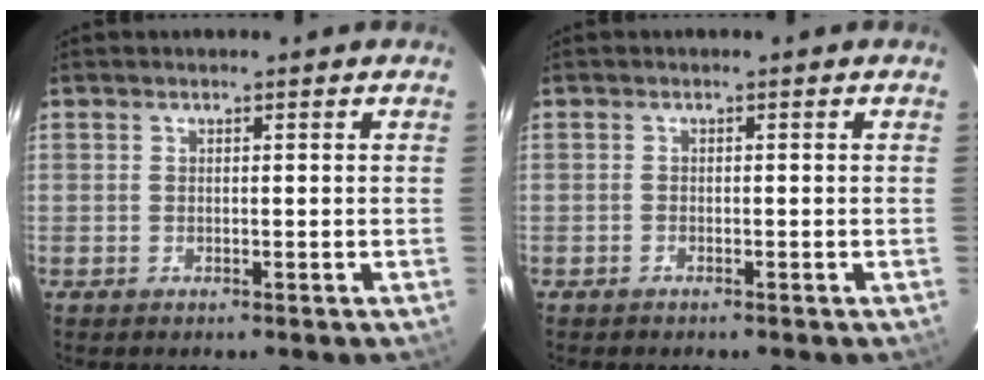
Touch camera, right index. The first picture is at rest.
{"total": 0.7, "force": [-0.6, 0.4, 0.0], "torque": [-0.003, 0.003, -0.011]}